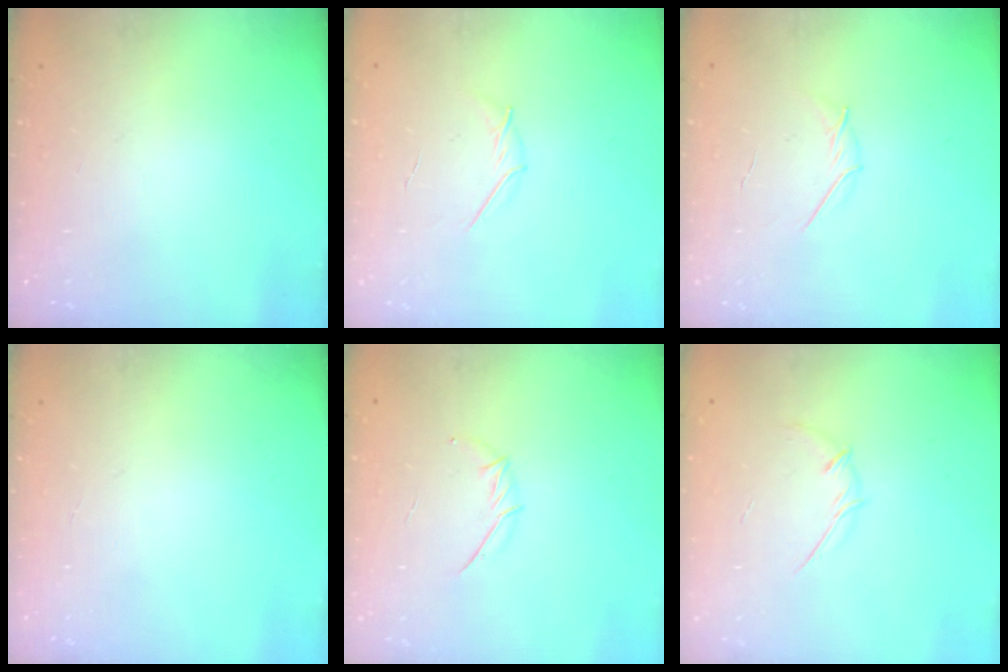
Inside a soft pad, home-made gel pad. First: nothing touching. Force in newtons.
{"total": 3.3, "press": 3.2, "slide": 0.8}
{"total": 3.3, "press": 3.2, "slide": 0.8}
{"total": 0.0}
{"total": 3.9, "press": 3.8, "slide": 0.8}
{"total": 3.6, "press": 3.5, "slide": 0.9}